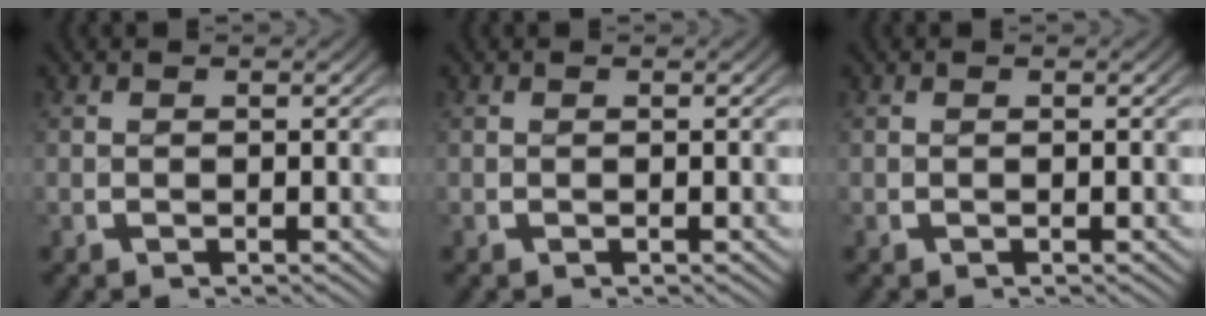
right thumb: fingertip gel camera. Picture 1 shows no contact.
{"total": 0.0}
{"total": 0.0}